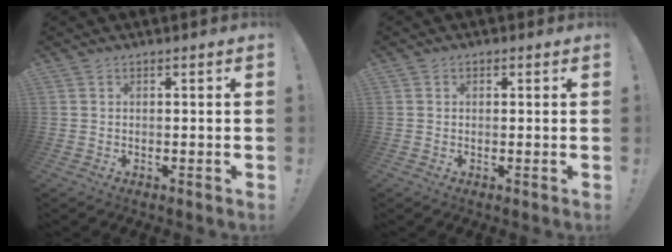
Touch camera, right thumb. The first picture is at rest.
{"total": 2.4, "force": [-0.6, 2.0, 1.2], "torque": [-0.015, 0.010, -0.011]}